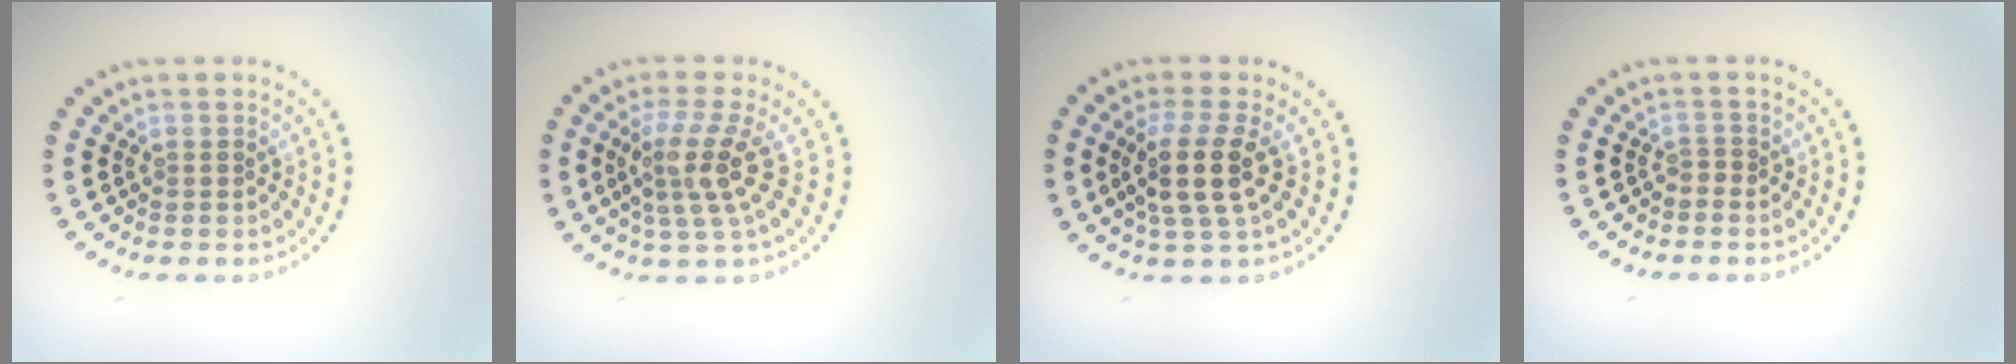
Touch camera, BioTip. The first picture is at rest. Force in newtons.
{"total": 4.0, "press": 2.9, "slide": 2.8}
{"total": 3.9, "press": 3.2, "slide": 2.3}
{"total": 0.6, "press": 0.2, "slide": 0.6}